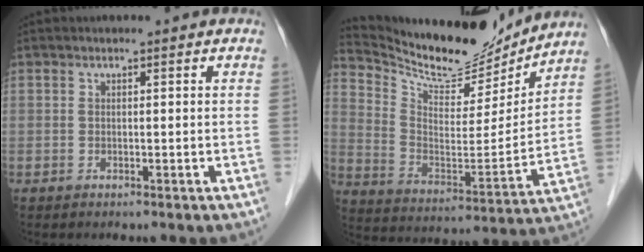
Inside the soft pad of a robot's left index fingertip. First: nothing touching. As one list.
[{"total": 16.7, "force": [15.9, 3.5, 4.0], "torque": [-0.092, -0.029, 0.263]}]